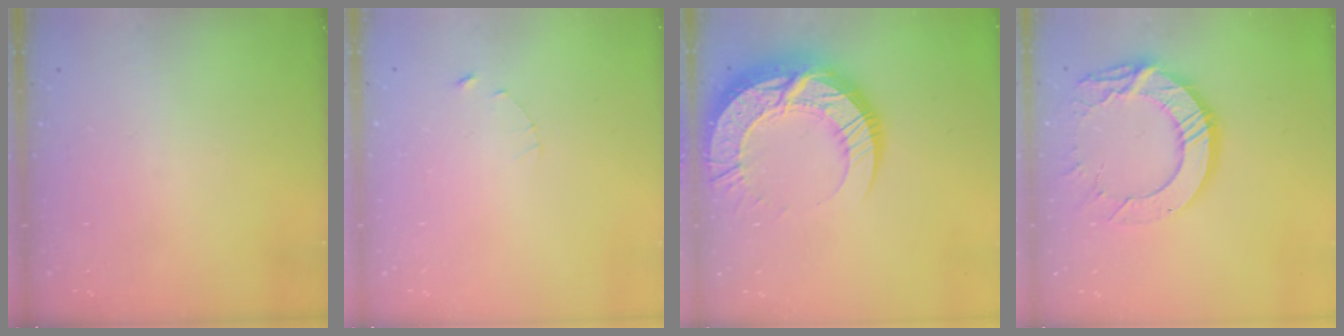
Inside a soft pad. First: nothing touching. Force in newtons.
{"total": 1.0, "press": 1.0, "slide": 0.2}
{"total": 22.5, "press": 22.4, "slide": 1.8}
{"total": 15.1, "press": 15.1, "slide": 0.9}